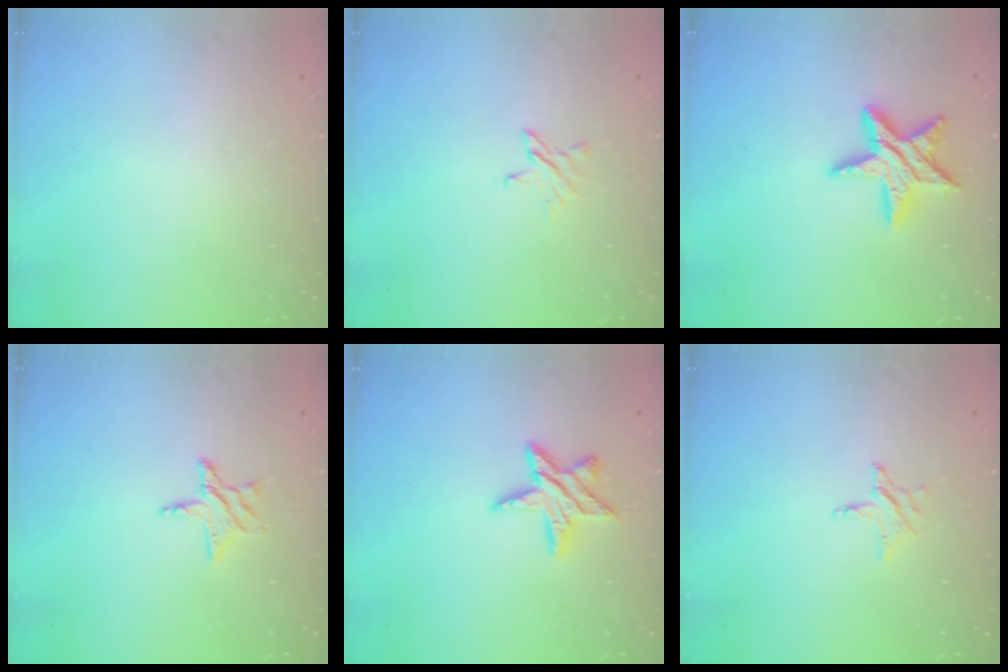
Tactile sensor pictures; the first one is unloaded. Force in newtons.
{"total": 3.0, "press": 3.0, "slide": 0.4}
{"total": 11.7, "press": 11.7, "slide": 0.8}
{"total": 5.9, "press": 5.9, "slide": 0.4}
{"total": 10.1, "press": 10.1, "slide": 0.5}
{"total": 3.0, "press": 3.0, "slide": 0.3}